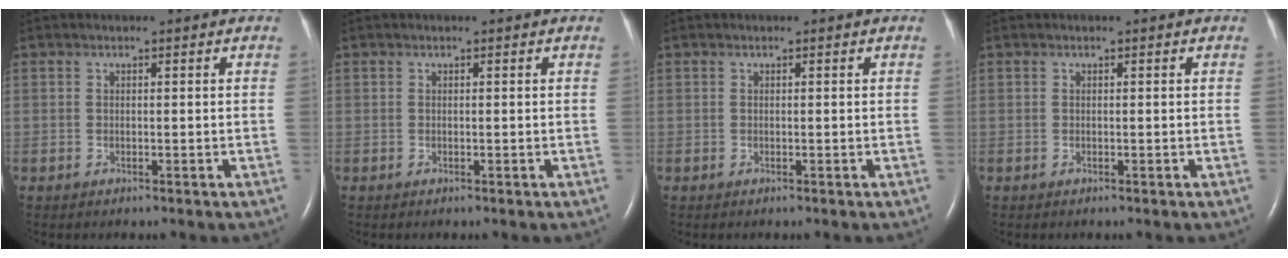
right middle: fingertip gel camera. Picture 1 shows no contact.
{"total": 0.0}
{"total": 0.0}
{"total": 0.0}